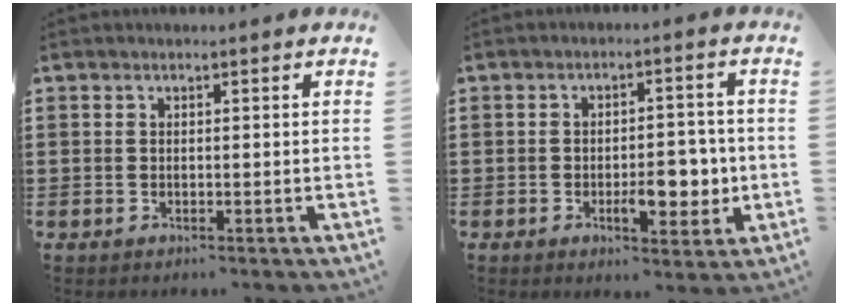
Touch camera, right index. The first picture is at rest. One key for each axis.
{"total": 7.5, "fx": -1.7, "fy": 3.2, "fz": 6.6, "tx": -0.081, "ty": -0.001, "tz": -0.029}